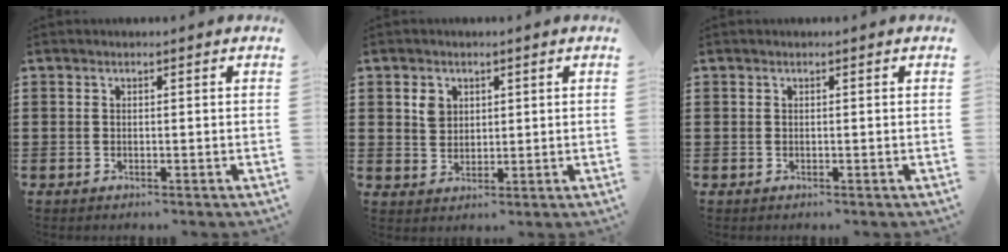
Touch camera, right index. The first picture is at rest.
{"total": 3.0, "force": [1.3, 2.4, 1.2], "torque": [-0.024, 0.005, 0.022]}
{"total": 0.0}